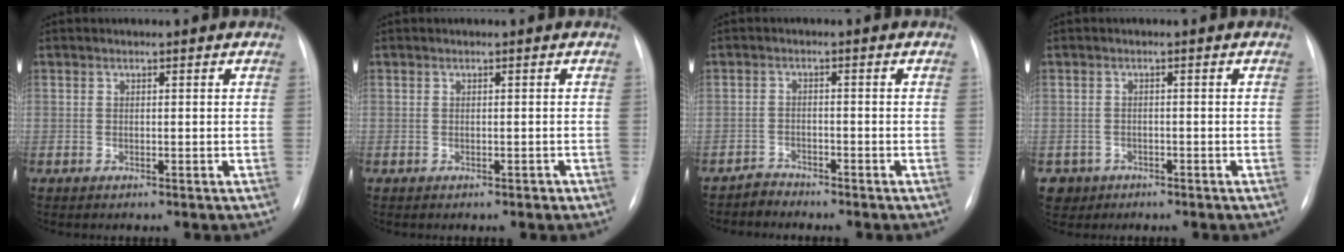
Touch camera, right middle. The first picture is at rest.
{"total": 0.6, "force": [-0.4, 0.3, 0.3], "torque": [-0.002, 0.001, -0.005]}
{"total": 2.0, "force": [-1.8, 0.3, -0.8], "torque": [0.019, -0.007, -0.036]}
{"total": 2.7, "force": [-1.4, 2.2, -0.2], "torque": [0.003, 0.007, -0.023]}